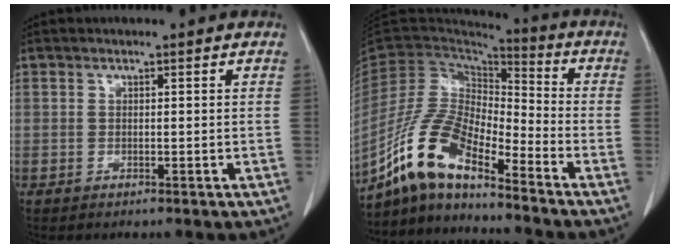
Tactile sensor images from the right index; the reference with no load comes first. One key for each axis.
{"total": 12.1, "fx": -9.0, "fy": 3.3, "fz": 7.4, "tx": -0.165, "ty": 0.017, "tz": -0.172}